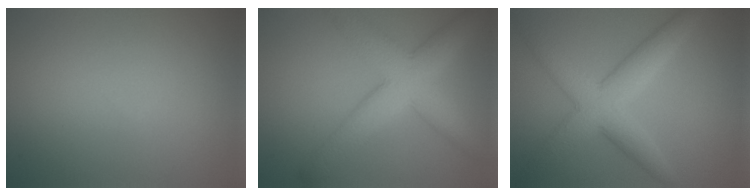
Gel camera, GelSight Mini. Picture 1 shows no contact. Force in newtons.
{"total": 7.0, "press": 7.0, "slide": 0.3}
{"total": 5.8, "press": 5.8, "slide": 0.1}